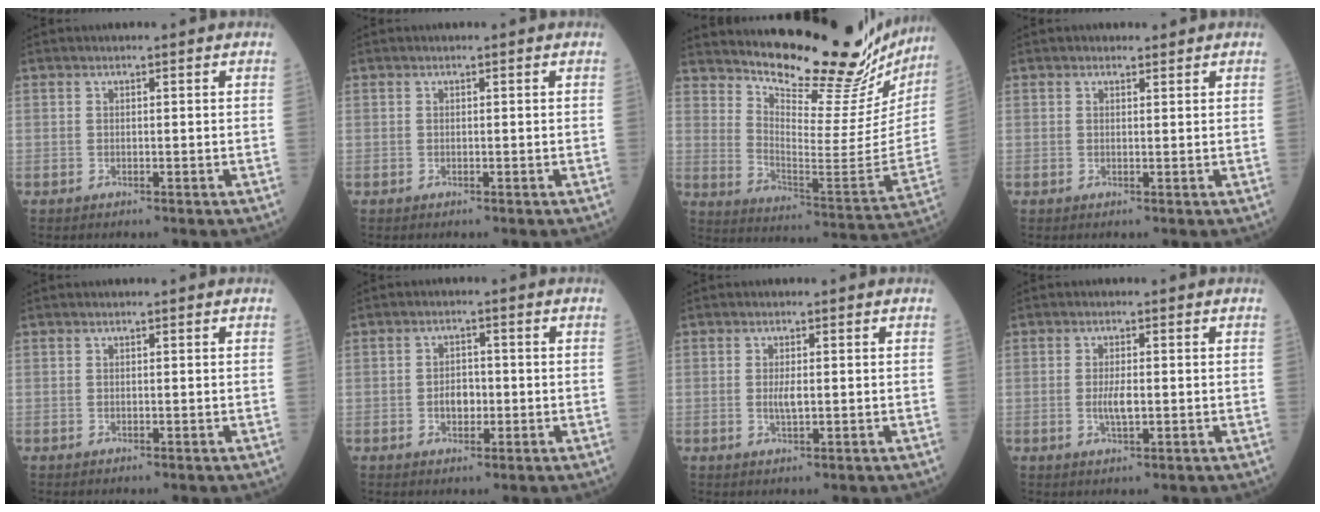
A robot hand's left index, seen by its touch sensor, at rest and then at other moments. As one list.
[{"total": 0.0}, {"total": 24.7, "force": [22.8, 3.7, 8.7], "torque": [-0.138, -0.101, 0.300]}, {"total": 0.8, "force": [0.7, 0.4, 0.0], "torque": [-0.005, -0.002, 0.008]}, {"total": 0.0}, {"total": 3.1, "force": [-0.7, 2.0, 2.3], "torque": [-0.038, 0.006, -0.010]}, {"total": 2.0, "force": [0.0, 0.5, 1.9], "torque": [-0.041, -0.002, 0.002]}, {"total": 2.8, "force": [-0.3, 0.7, 2.7], "torque": [-0.057, -0.002, -0.005]}]